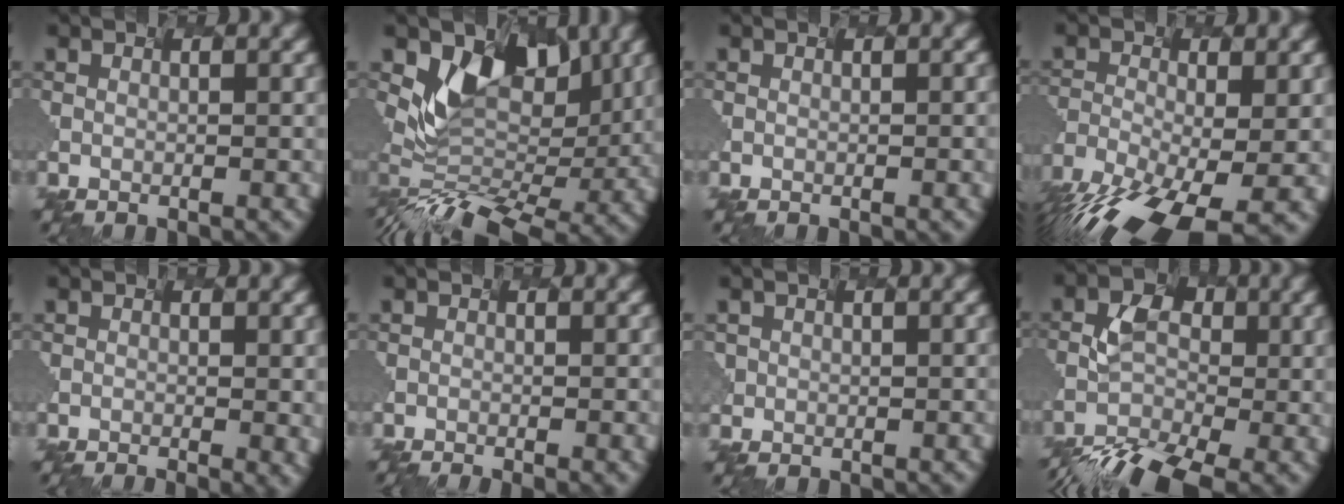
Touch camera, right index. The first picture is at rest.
{"total": 4.8, "force": [0.5, 3.4, 3.4], "torque": [-0.058, -0.017, 0.025]}
{"total": 0.9, "force": [0.1, 0.3, 0.8], "torque": [-0.001, 0.002, 0.000]}
{"total": 12.2, "force": [-8.0, 4.0, 8.4], "torque": [-0.182, -0.041, -0.115]}
{"total": 2.8, "force": [-0.6, 0.9, 2.6], "torque": [-0.014, -0.002, 0.004]}
{"total": 3.8, "force": [-1.3, 1.6, 3.1], "torque": [-0.015, 0.004, -0.002]}
{"total": 0.9, "force": [0.0, 0.7, -0.5], "torque": [0.002, -0.004, 0.014]}
{"total": 6.7, "force": [-5.2, 2.5, 3.4], "torque": [-0.078, -0.008, -0.093]}